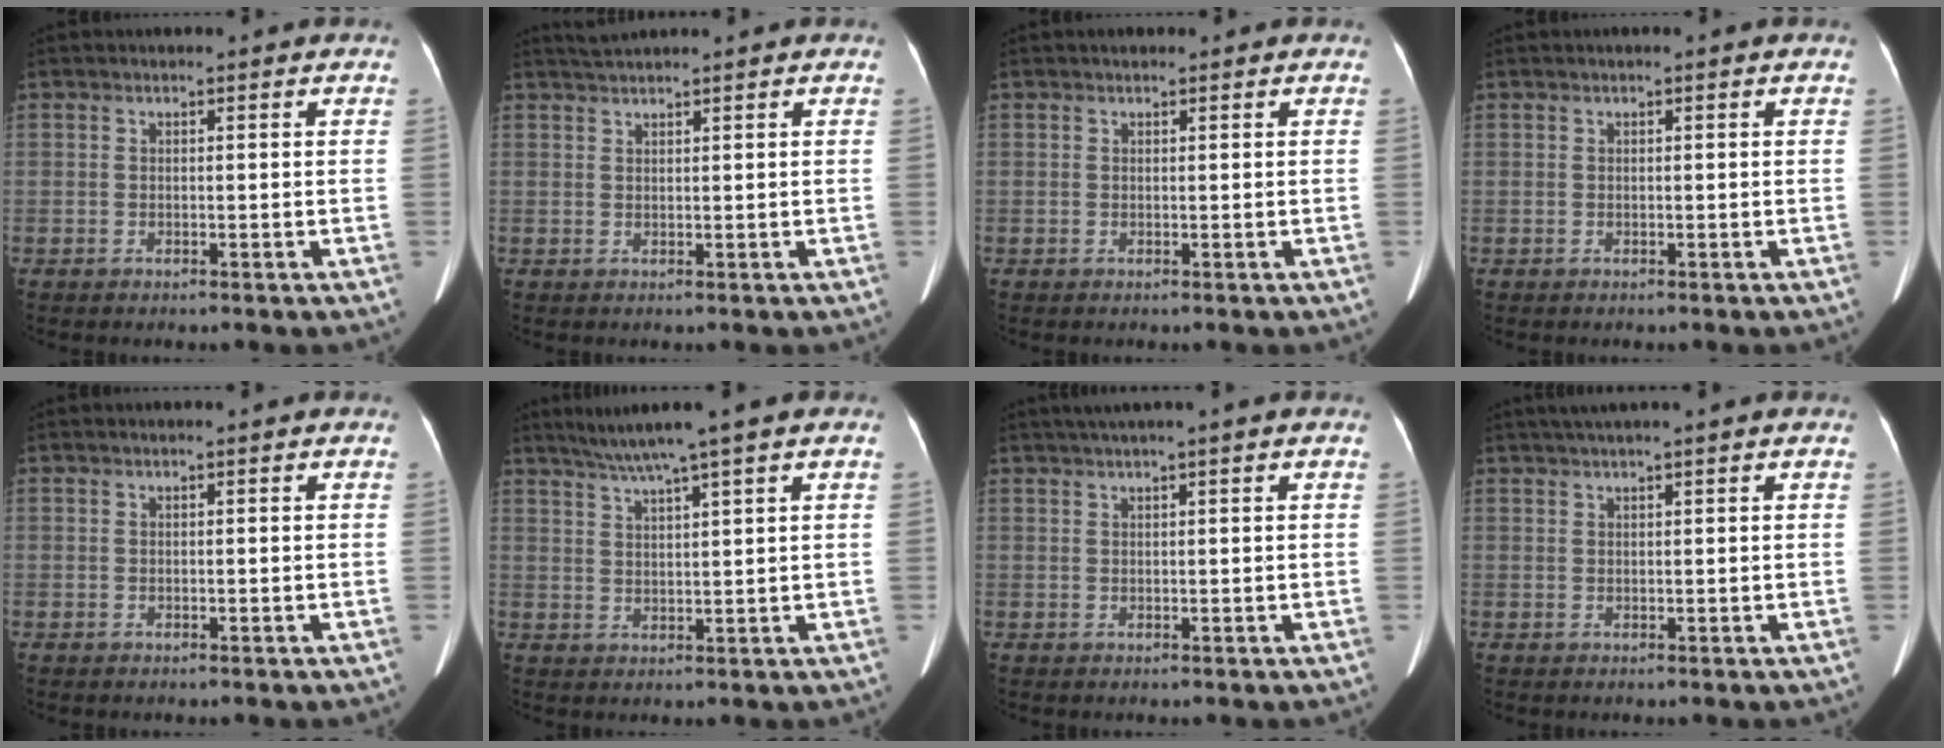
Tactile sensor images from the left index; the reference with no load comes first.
{"total": 2.0, "force": [1.9, -0.4, 0.6], "torque": [-0.012, 0.015, 0.042]}
{"total": 0.7, "force": [0.5, 0.4, 0.2], "torque": [-0.006, 0.010, 0.007]}
{"total": 0.0}
{"total": 0.0}
{"total": 6.3, "force": [4.7, -1.2, 4.1], "torque": [-0.076, 0.018, 0.085]}
{"total": 3.2, "force": [2.3, -0.6, 2.2], "torque": [-0.041, 0.021, 0.044]}
{"total": 3.6, "force": [2.8, -0.6, 2.2], "torque": [-0.035, 0.028, 0.050]}